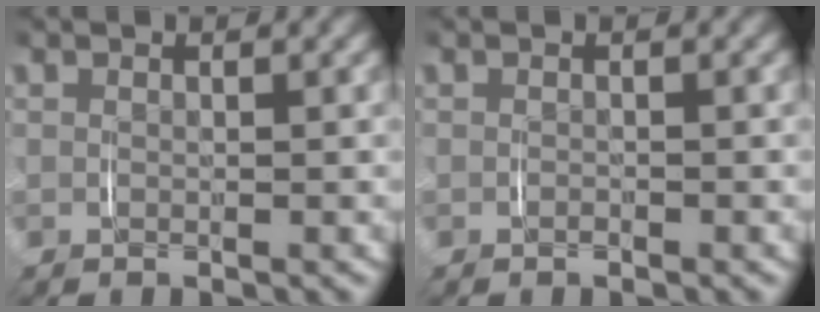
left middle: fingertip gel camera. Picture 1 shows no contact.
{"total": 0.5, "force": [-0.5, 0.2, 0.1], "torque": [-0.004, -0.001, -0.010]}